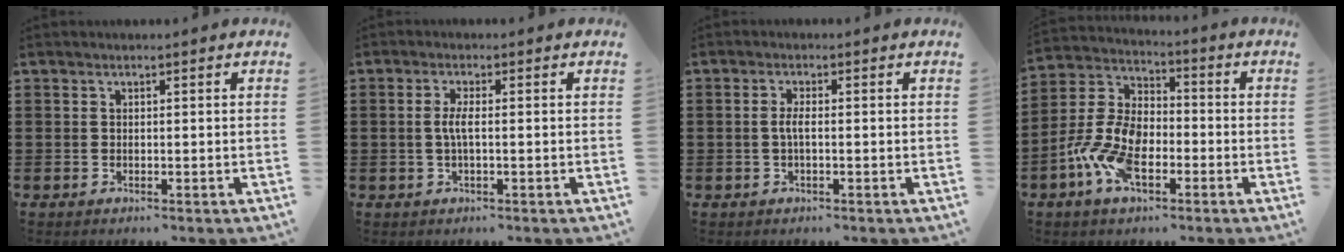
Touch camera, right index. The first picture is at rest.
{"total": 2.7, "force": [-0.3, 0.4, 2.6], "torque": [-0.057, -0.004, -0.009]}
{"total": 2.1, "force": [-0.3, 0.4, 2.0], "torque": [-0.046, -0.003, -0.009]}
{"total": 10.2, "force": [-4.1, 5.6, 7.5], "torque": [-0.197, -0.008, -0.083]}